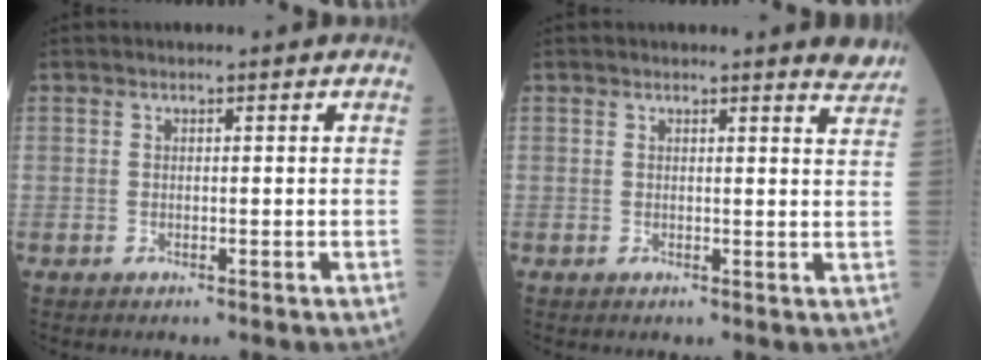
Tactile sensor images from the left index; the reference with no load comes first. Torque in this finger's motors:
{"motor_torque": [-0.03, -0.03, 0.06, 0.02]}